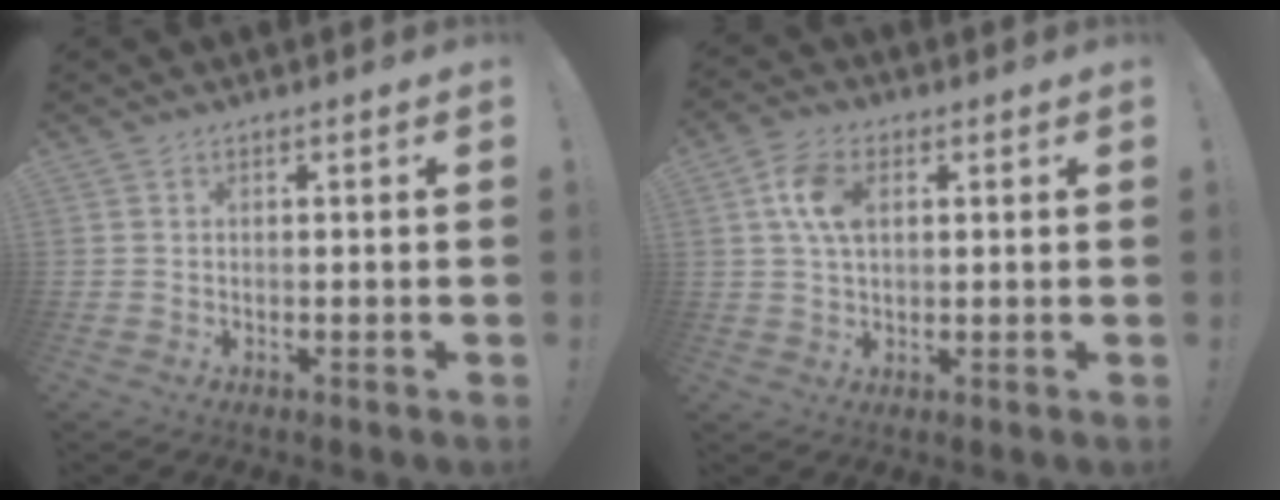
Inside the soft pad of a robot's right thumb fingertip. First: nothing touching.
{"total": 9.0, "force": [2.2, 5.9, 6.5], "torque": [-0.126, 0.006, 0.042]}